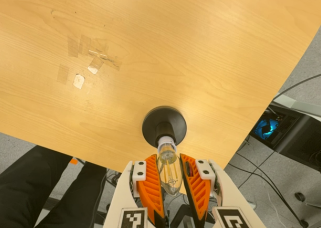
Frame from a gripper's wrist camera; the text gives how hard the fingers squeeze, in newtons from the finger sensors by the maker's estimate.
{"total": 10.6, "left": 11.0, "right": 10.2}